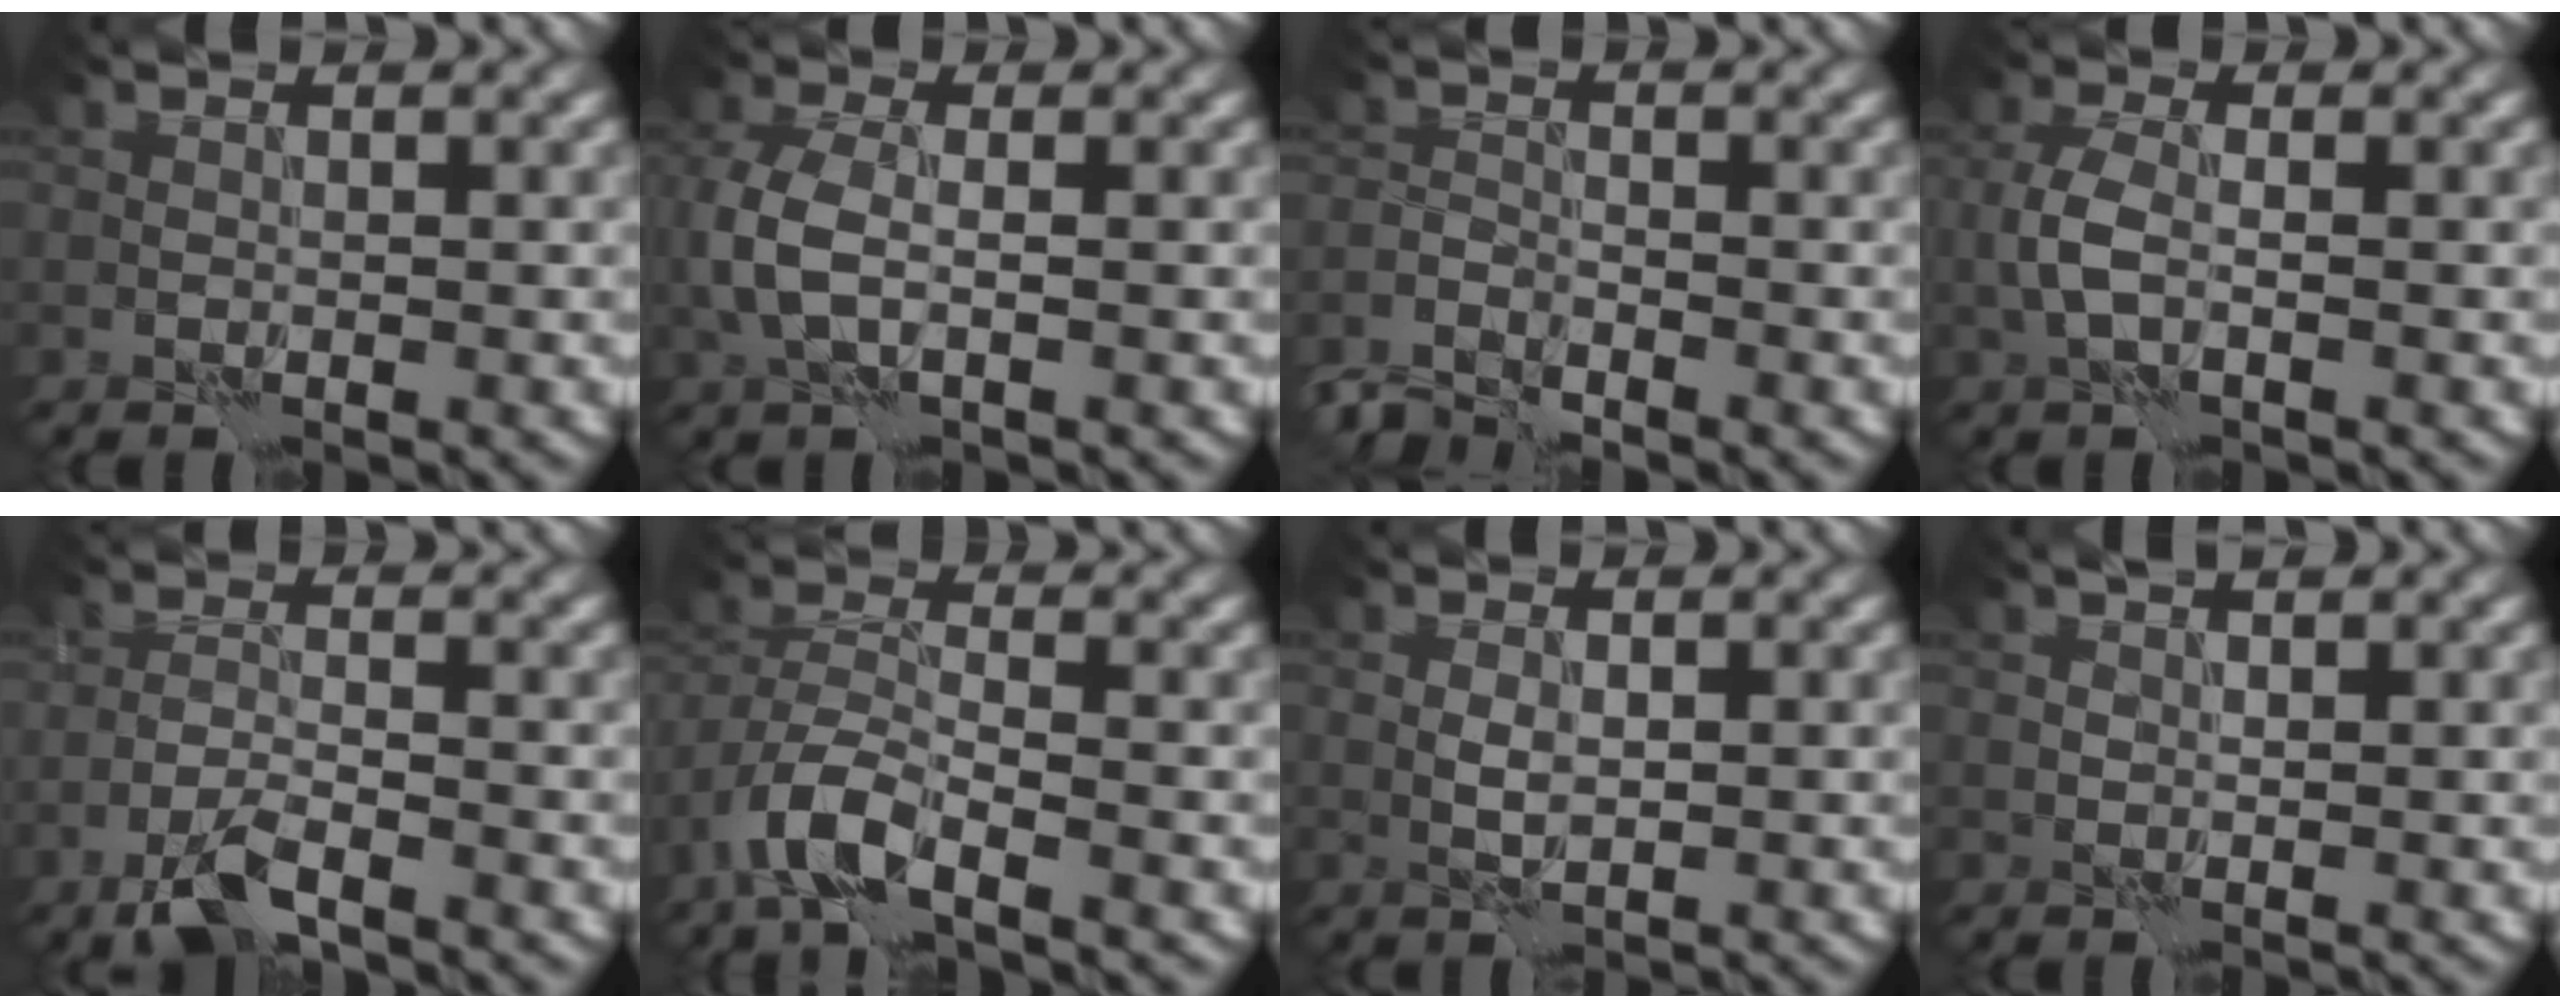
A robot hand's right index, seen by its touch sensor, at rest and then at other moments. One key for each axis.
{"total": 4.1, "fx": -0.2, "fy": 2.3, "fz": 3.4, "tx": -0.091, "ty": 0.002, "tz": -0.009}
{"total": 3.1, "fx": -2.9, "fy": 0.7, "fz": 0.7, "tx": -0.016, "ty": -0.006, "tz": -0.068}
{"total": 2.5, "fx": -0.5, "fy": 1.1, "fz": 2.3, "tx": -0.055, "ty": 0.004, "tz": -0.013}
{"total": 3.6, "fx": -2.6, "fy": 0.8, "fz": 2.4, "tx": -0.056, "ty": 0.001, "tz": -0.059}
{"total": 5.1, "fx": -3.2, "fy": 1.8, "fz": 3.6, "tx": -0.073, "ty": 0.001, "tz": -0.071}
{"total": 0.9, "fx": 0.2, "fy": 0.3, "fz": 0.8, "tx": -0.021, "ty": 0.001, "tz": 0.006}
{"total": 0.9, "fx": 0.8, "fy": 0.1, "fz": 0.4, "tx": -0.008, "ty": 0.004, "tz": 0.017}